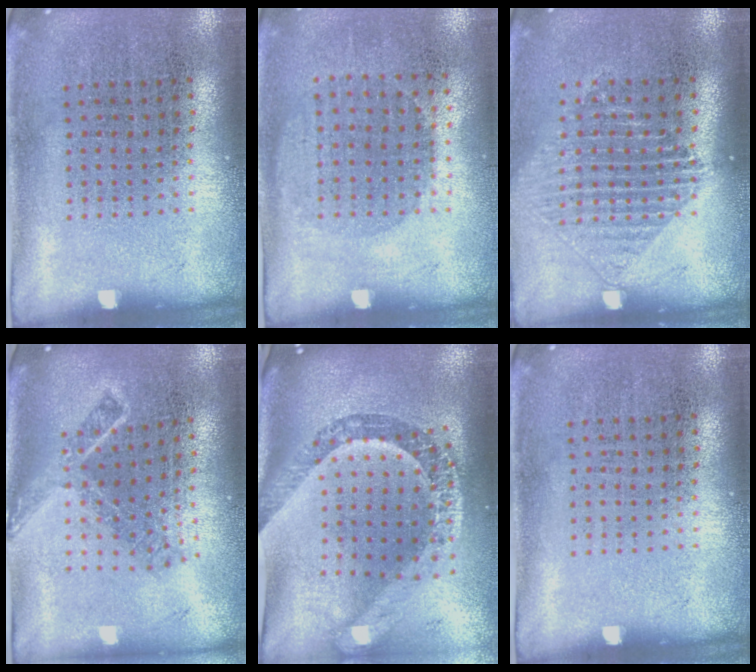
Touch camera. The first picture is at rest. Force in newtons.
{"total": 1.0, "press": 0.9, "slide": 0.5}
{"total": 1.2, "press": 1.1, "slide": 0.5}
{"total": 2.0, "press": 1.4, "slide": 1.4}
{"total": 3.6, "press": 2.6, "slide": 2.5}
{"total": 0.0}